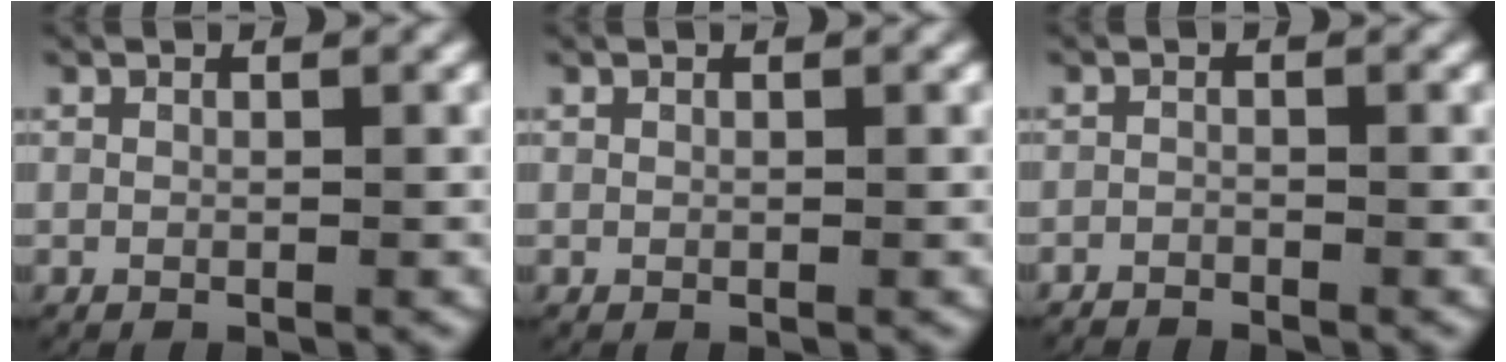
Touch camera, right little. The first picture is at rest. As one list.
[{"total": 0.0}, {"total": 1.8, "force": [-1.8, 0.4, 0.0], "torque": [-0.006, -0.012, -0.029]}]